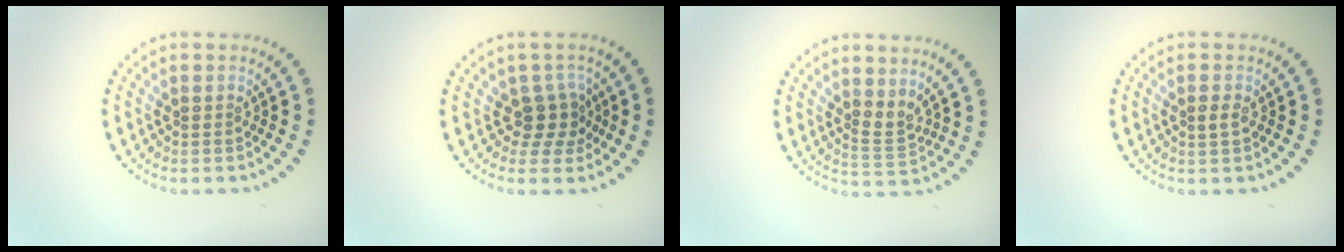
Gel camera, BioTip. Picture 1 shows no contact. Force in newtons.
{"total": 2.5, "press": 2.0, "slide": 1.6}
{"total": 1.8, "press": 1.3, "slide": 1.2}
{"total": 1.0, "press": 1.0, "slide": 0.2}